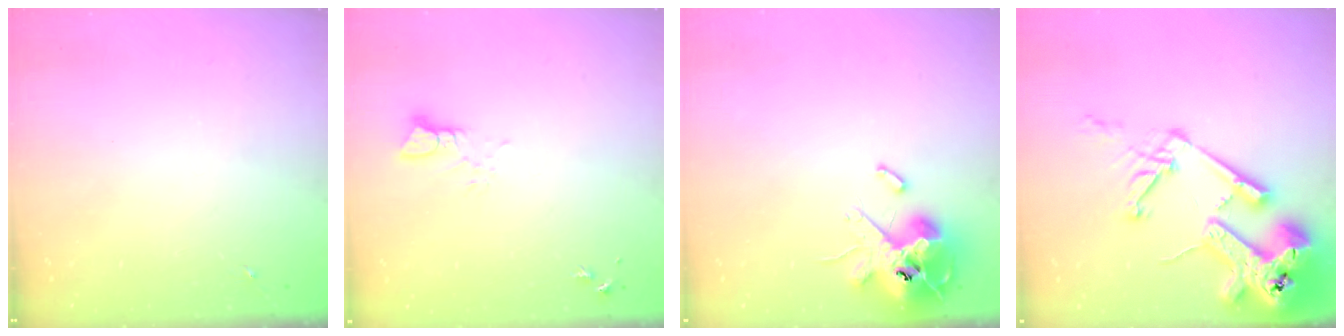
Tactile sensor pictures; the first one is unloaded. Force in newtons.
{"total": 3.1, "press": 3.1, "slide": 0.3}
{"total": 13.9, "press": 13.7, "slide": 2.3}
{"total": 21.7, "press": 21.5, "slide": 2.7}